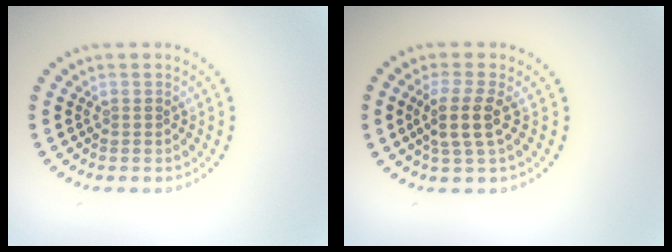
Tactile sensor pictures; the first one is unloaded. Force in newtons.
{"total": 3.0, "press": 2.5, "slide": 1.6}